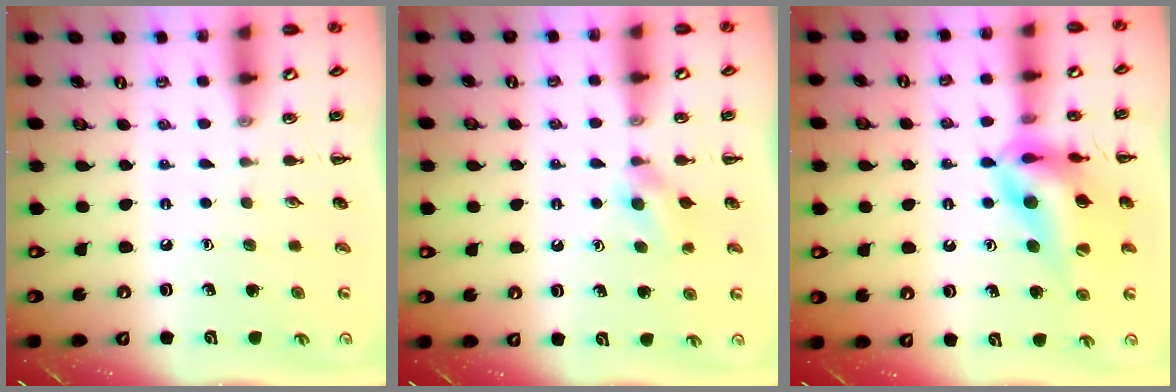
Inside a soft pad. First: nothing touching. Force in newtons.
{"total": 4.2, "press": 4.0, "slide": 1.2}
{"total": 15.1, "press": 14.4, "slide": 4.5}